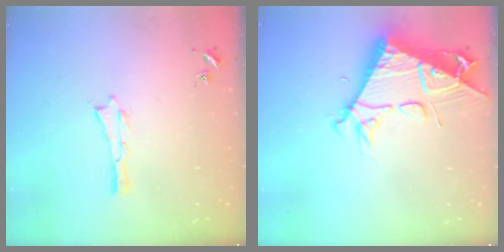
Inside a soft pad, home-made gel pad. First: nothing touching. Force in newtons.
{"total": 9.4, "press": 9.4, "slide": 0.9}